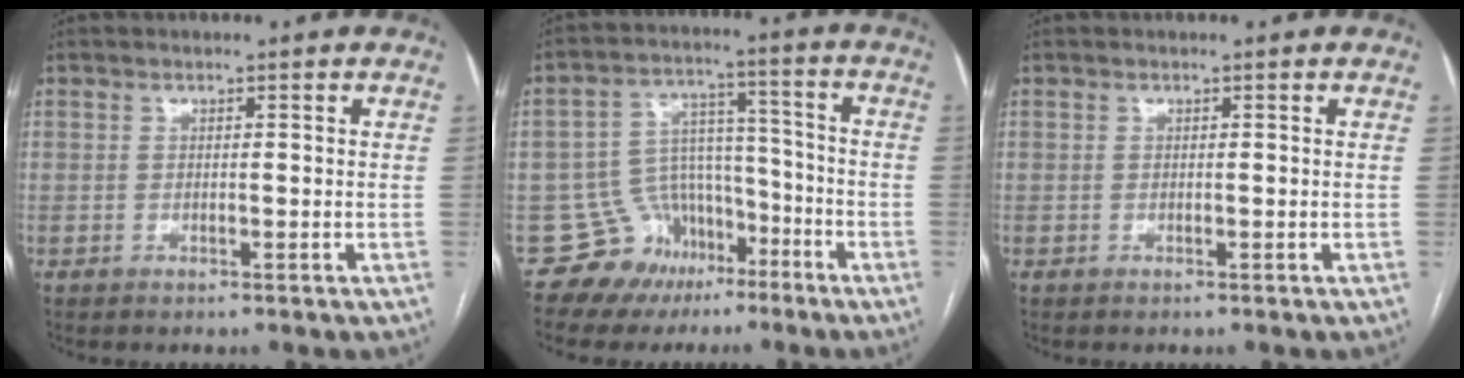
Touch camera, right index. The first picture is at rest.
{"total": 10.1, "force": [-6.1, 7.9, 1.0], "torque": [-0.009, 0.068, -0.089]}
{"total": 0.0}